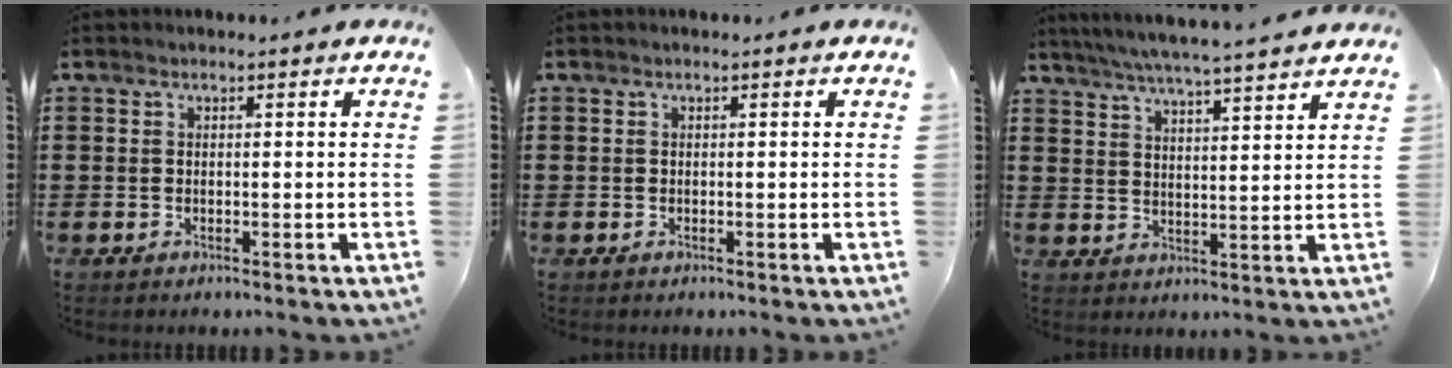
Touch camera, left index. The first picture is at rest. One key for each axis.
{"total": 0.0}
{"total": 5.1, "fx": 4.8, "fy": -0.7, "fz": 1.7, "tx": -0.049, "ty": -0.026, "tz": 0.083}